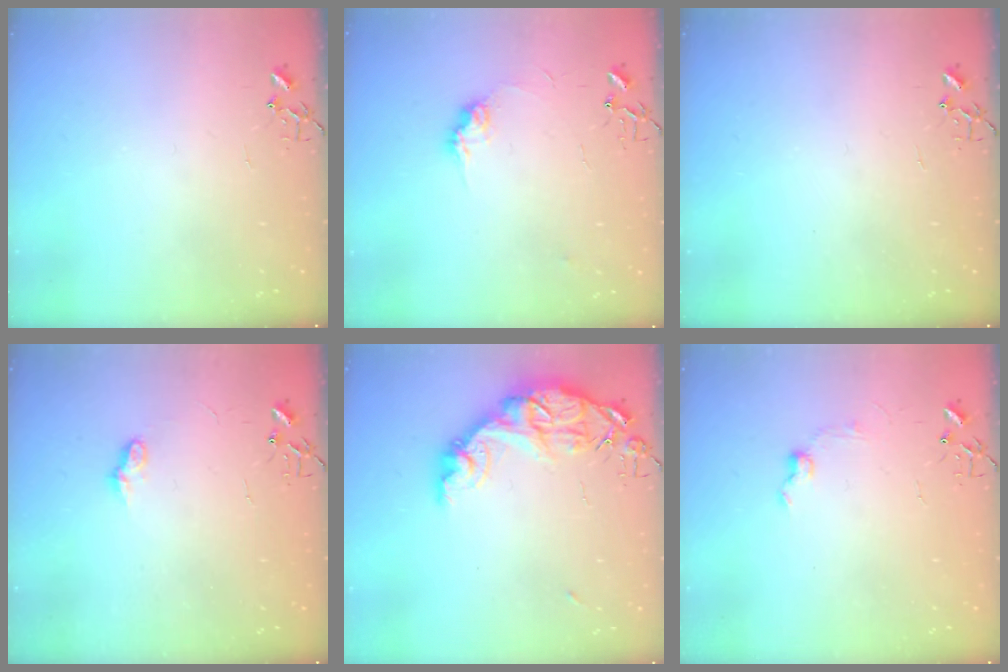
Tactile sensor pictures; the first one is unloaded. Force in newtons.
{"total": 8.9, "press": 8.9, "slide": 0.5}
{"total": 0.0}
{"total": 6.8, "press": 6.8, "slide": 0.7}
{"total": 14.8, "press": 14.7, "slide": 1.2}
{"total": 6.0, "press": 6.0, "slide": 0.9}